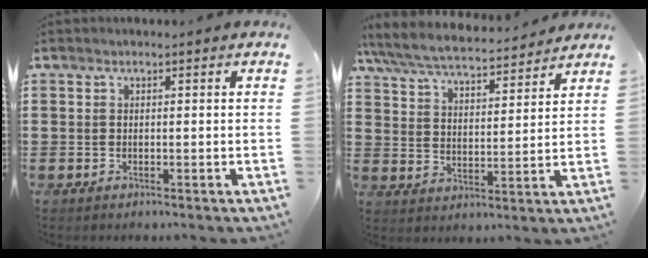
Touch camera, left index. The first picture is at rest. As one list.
[{"total": 6.4, "force": [6.0, 0.6, 2.3], "torque": [-0.070, -0.034, 0.101]}]